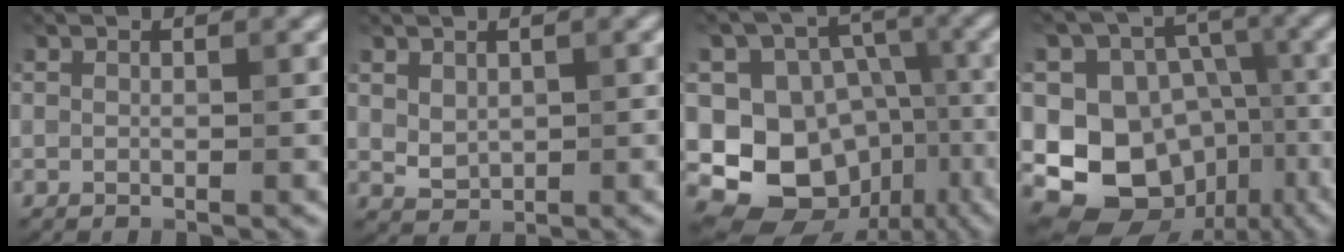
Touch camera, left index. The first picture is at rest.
{"total": 1.7, "force": [0.6, 1.3, 0.9], "torque": [-0.018, -0.005, 0.018]}
{"total": 10.8, "force": [-2.5, 9.4, 4.7], "torque": [-0.073, 0.003, -0.052]}
{"total": 10.4, "force": [-1.9, 9.0, 4.8], "torque": [-0.071, 0.000, -0.041]}